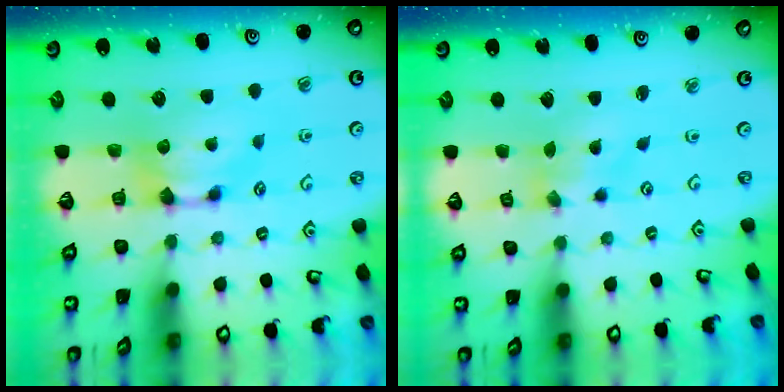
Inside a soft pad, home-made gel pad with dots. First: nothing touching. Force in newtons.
{"total": 1.9, "press": 1.5, "slide": 1.2}